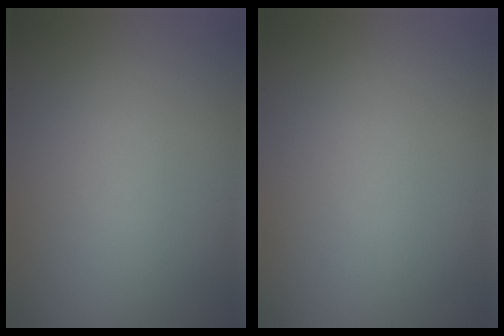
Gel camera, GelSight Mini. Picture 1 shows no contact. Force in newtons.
{"total": 0.0}